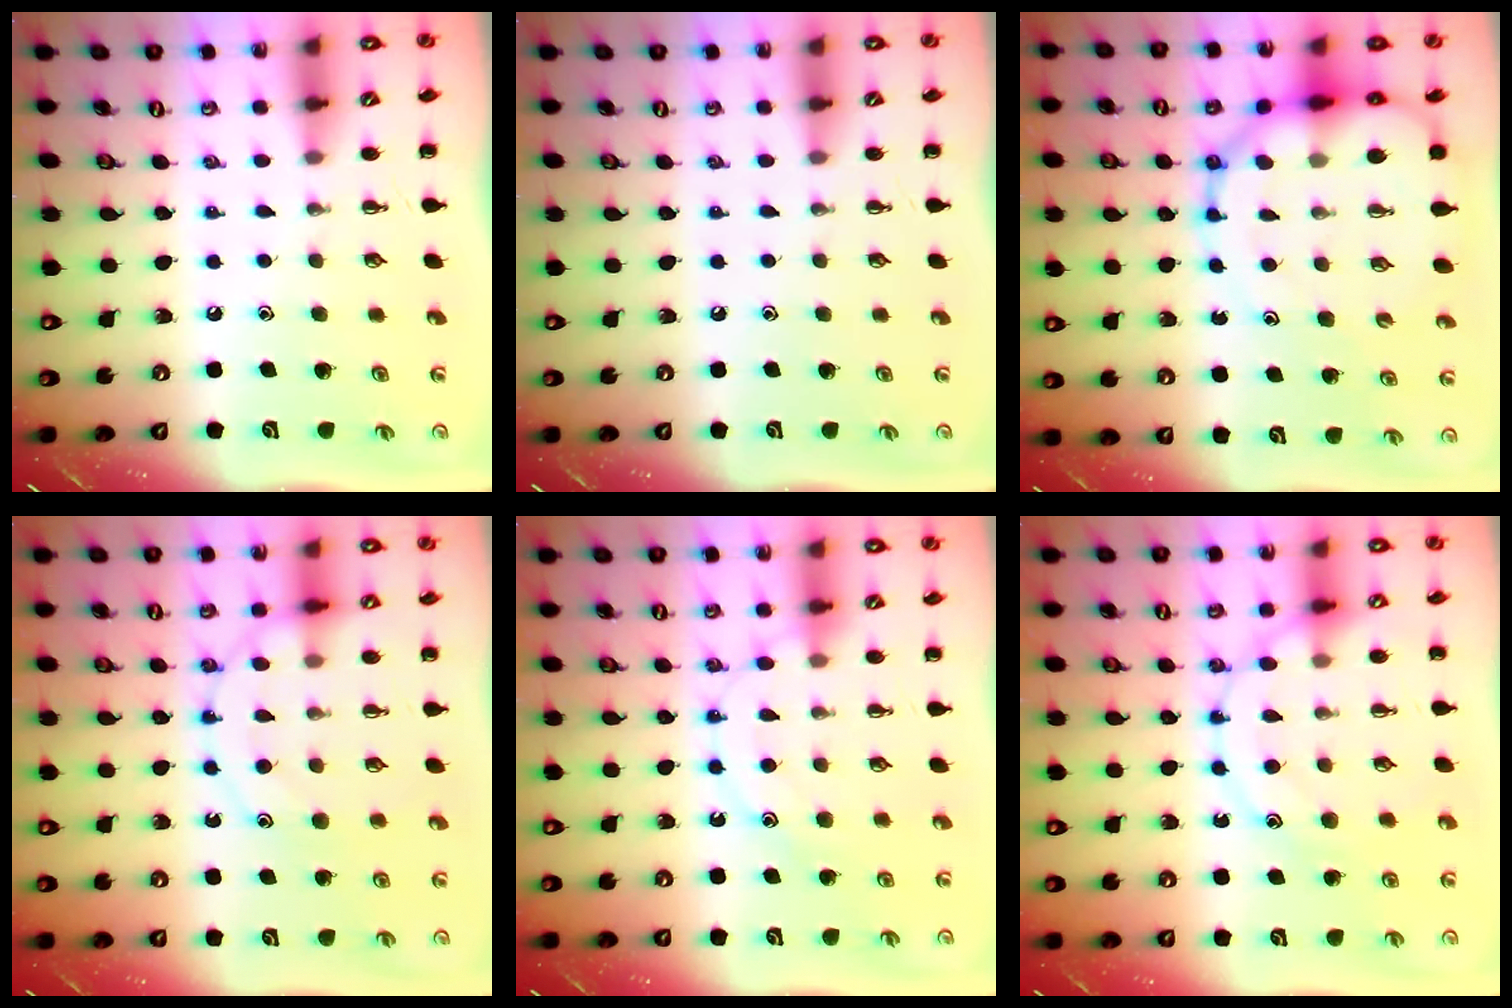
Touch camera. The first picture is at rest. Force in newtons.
{"total": 0.0}
{"total": 15.5, "press": 15.0, "slide": 3.9}
{"total": 12.6, "press": 12.5, "slide": 0.9}
{"total": 11.7, "press": 11.7, "slide": 0.7}
{"total": 12.6, "press": 12.6, "slide": 0.9}